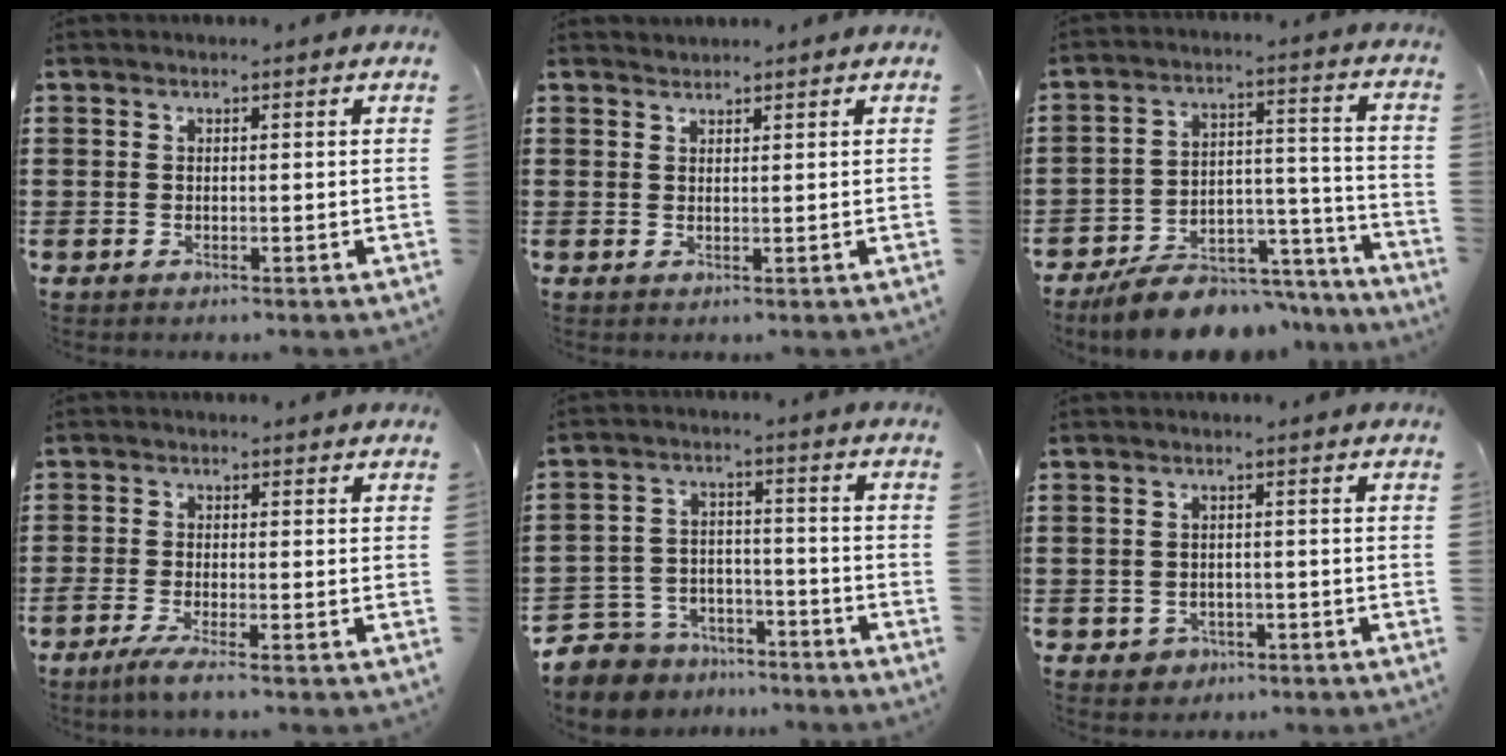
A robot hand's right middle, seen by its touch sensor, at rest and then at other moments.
{"total": 1.0, "force": [1.0, 0.2, -0.3], "torque": [0.003, -0.001, 0.020]}
{"total": 8.8, "force": [-7.7, 3.2, 2.7], "torque": [-0.036, 0.040, -0.142]}
{"total": 2.7, "force": [-1.8, -0.1, 1.9], "torque": [-0.046, -0.008, -0.037]}
{"total": 7.3, "force": [-6.9, 2.3, 0.2], "torque": [-0.028, 0.016, -0.143]}
{"total": 1.6, "force": [-1.1, 1.1, 0.0], "torque": [-0.007, 0.002, -0.027]}